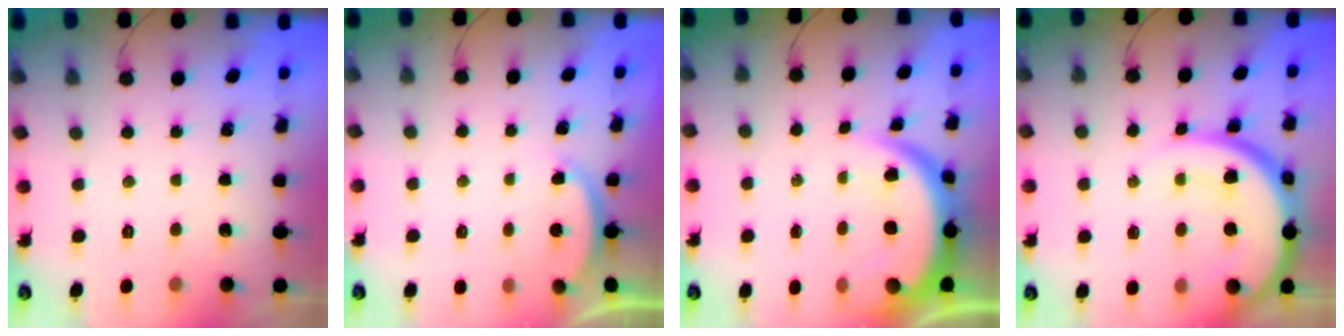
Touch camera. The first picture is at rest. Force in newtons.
{"total": 2.2, "press": 2.1, "slide": 0.5}
{"total": 8.6, "press": 8.6, "slide": 0.6}
{"total": 13.4, "press": 13.4, "slide": 1.4}